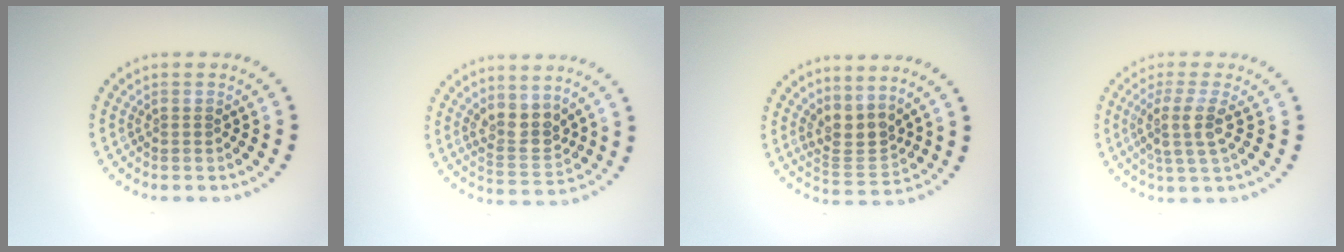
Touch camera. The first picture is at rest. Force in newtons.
{"total": 3.2, "press": 2.9, "slide": 1.3}
{"total": 2.9, "press": 2.3, "slide": 1.9}
{"total": 3.0, "press": 2.3, "slide": 1.9}